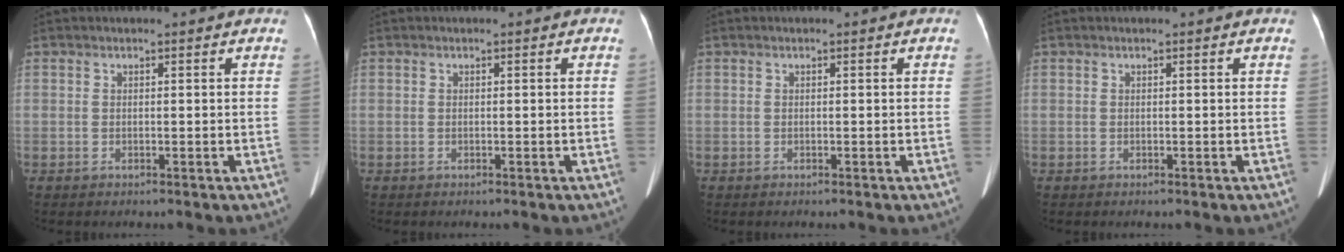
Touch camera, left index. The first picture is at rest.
{"total": 0.0}
{"total": 0.0}
{"total": 0.0}